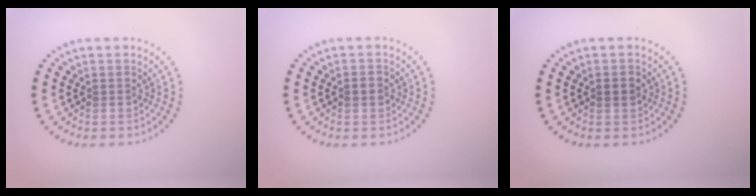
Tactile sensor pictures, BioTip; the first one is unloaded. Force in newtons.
{"total": 1.1, "press": 1.1, "slide": 0.1}
{"total": 1.1, "press": 1.1, "slide": 0.1}